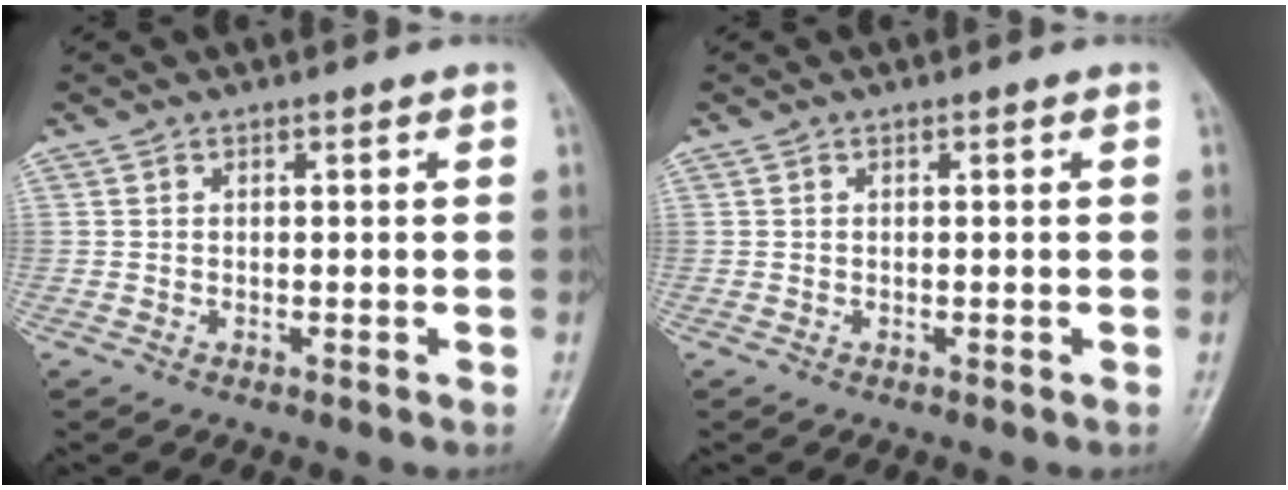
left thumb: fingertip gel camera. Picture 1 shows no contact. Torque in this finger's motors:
{"motor_torque": [0.00, 0.00, 0.00, 0.00, 0.00]}